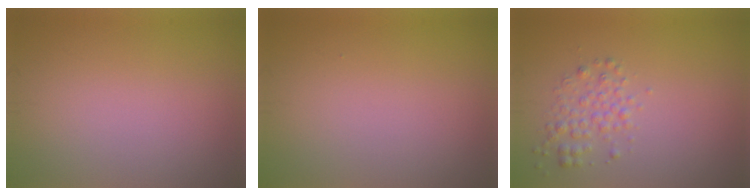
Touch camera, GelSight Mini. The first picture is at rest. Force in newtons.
{"total": 0.0}
{"total": 2.2, "press": 2.2, "slide": 0.1}